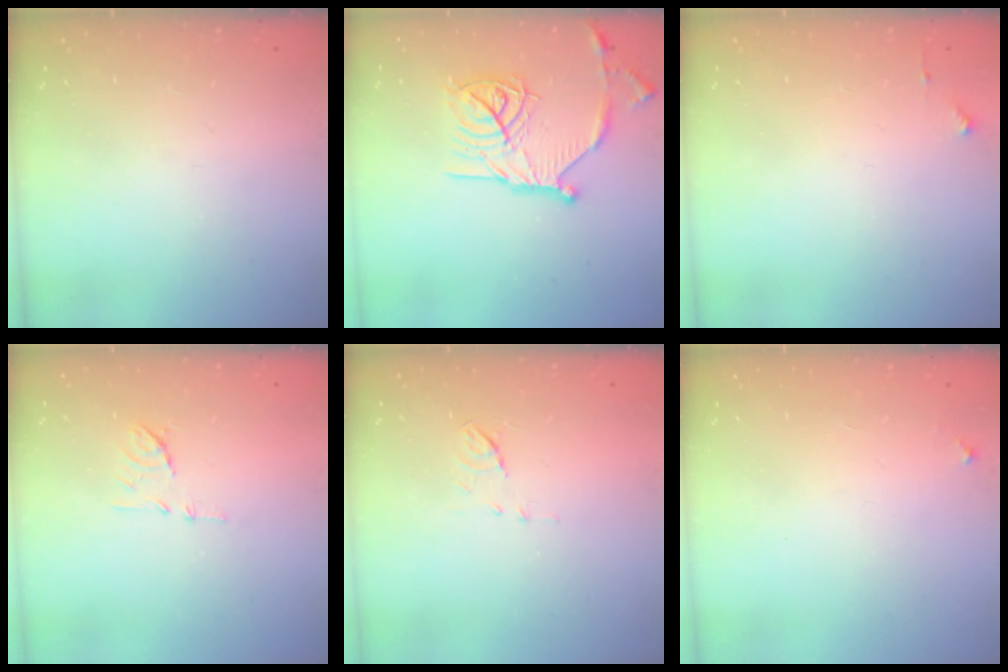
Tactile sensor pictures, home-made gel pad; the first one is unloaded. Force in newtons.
{"total": 19.6, "press": 19.5, "slide": 1.7}
{"total": 2.7, "press": 2.6, "slide": 0.4}
{"total": 7.5, "press": 7.5, "slide": 0.8}
{"total": 5.3, "press": 5.3, "slide": 0.6}
{"total": 3.3, "press": 3.2, "slide": 0.3}